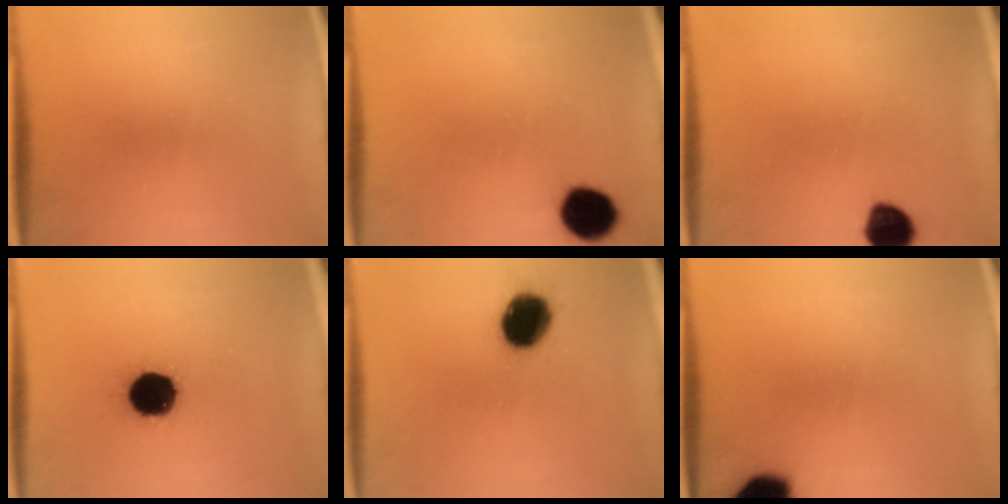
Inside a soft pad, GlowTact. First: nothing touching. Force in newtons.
{"total": 8.9}
{"total": 7.8}
{"total": 15.6}
{"total": 11.8}
{"total": 13.4}